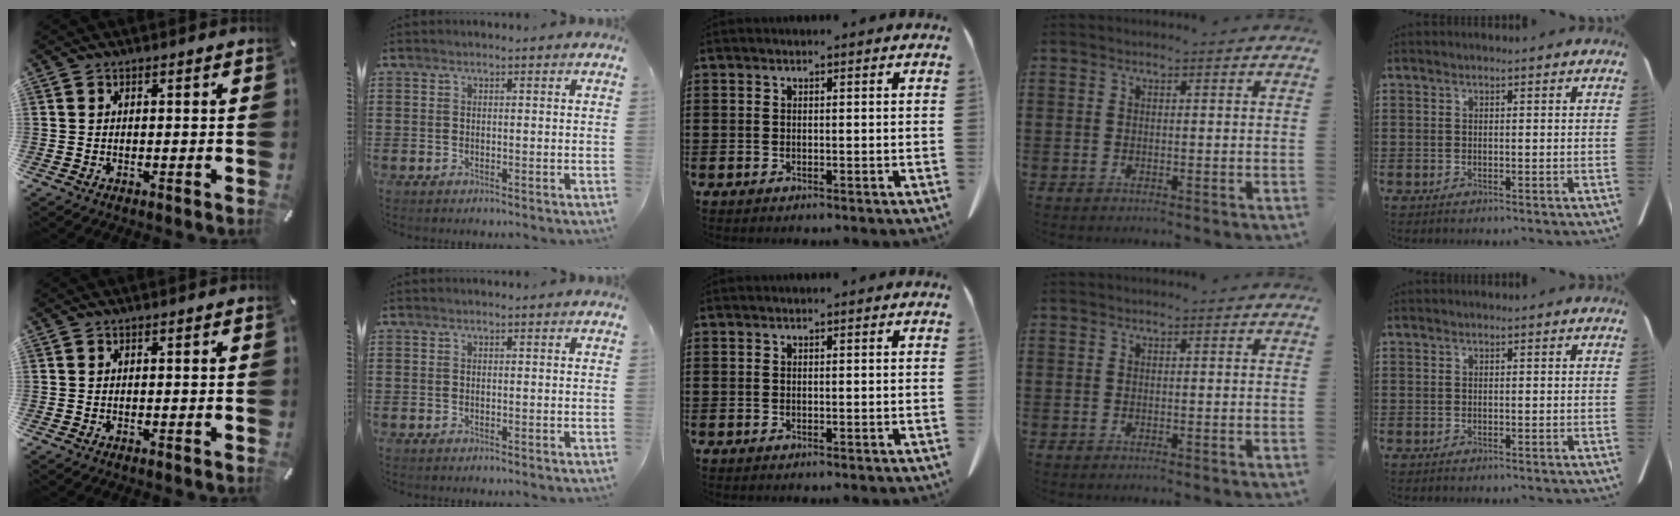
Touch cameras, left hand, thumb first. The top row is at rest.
{}